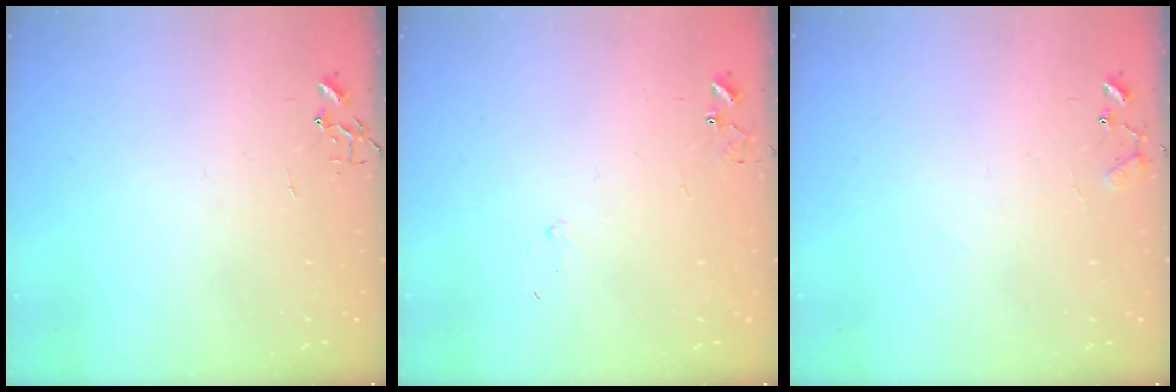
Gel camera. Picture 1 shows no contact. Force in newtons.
{"total": 7.4, "press": 7.4, "slide": 0.5}
{"total": 8.6, "press": 8.6, "slide": 0.5}